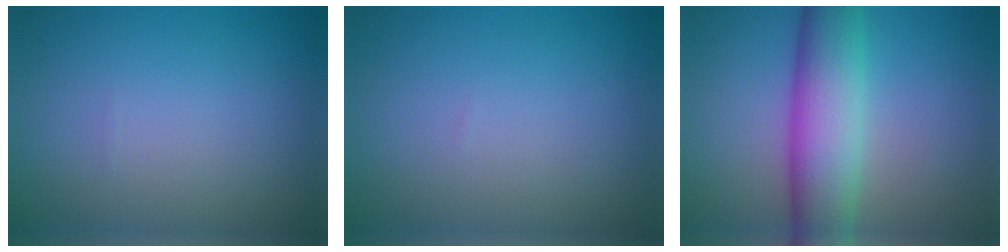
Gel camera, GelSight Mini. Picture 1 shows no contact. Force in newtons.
{"total": 0.0}
{"total": 8.0, "press": 8.0, "slide": 0.2}